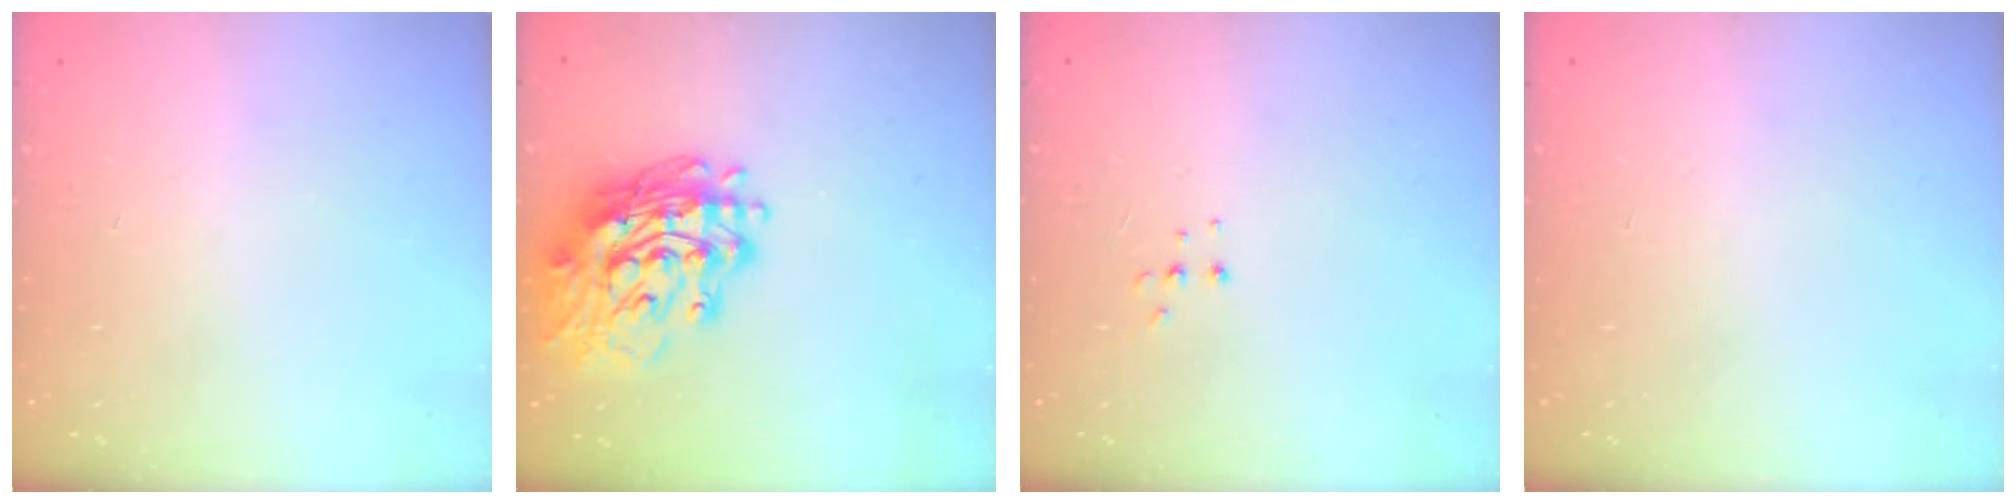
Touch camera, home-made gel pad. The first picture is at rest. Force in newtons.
{"total": 18.5, "press": 18.4, "slide": 2.1}
{"total": 5.0, "press": 4.9, "slide": 0.9}
{"total": 0.0}